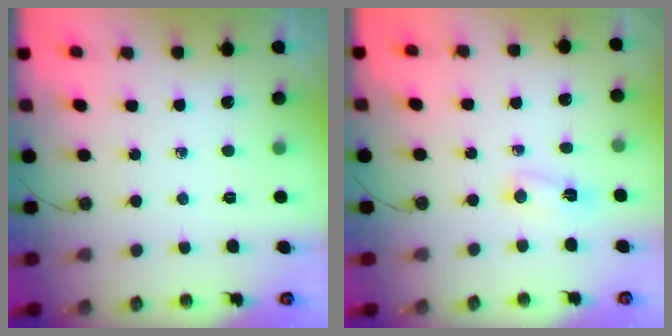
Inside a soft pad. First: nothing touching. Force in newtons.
{"total": 3.8, "press": 3.8, "slide": 0.6}